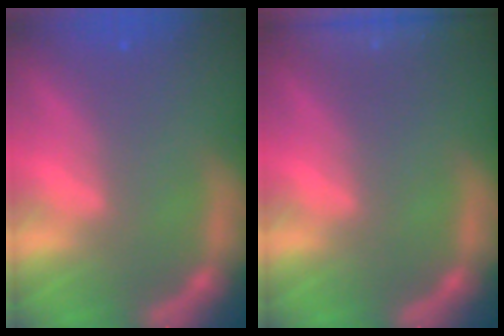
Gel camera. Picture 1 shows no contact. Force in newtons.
{"total": 9.0}